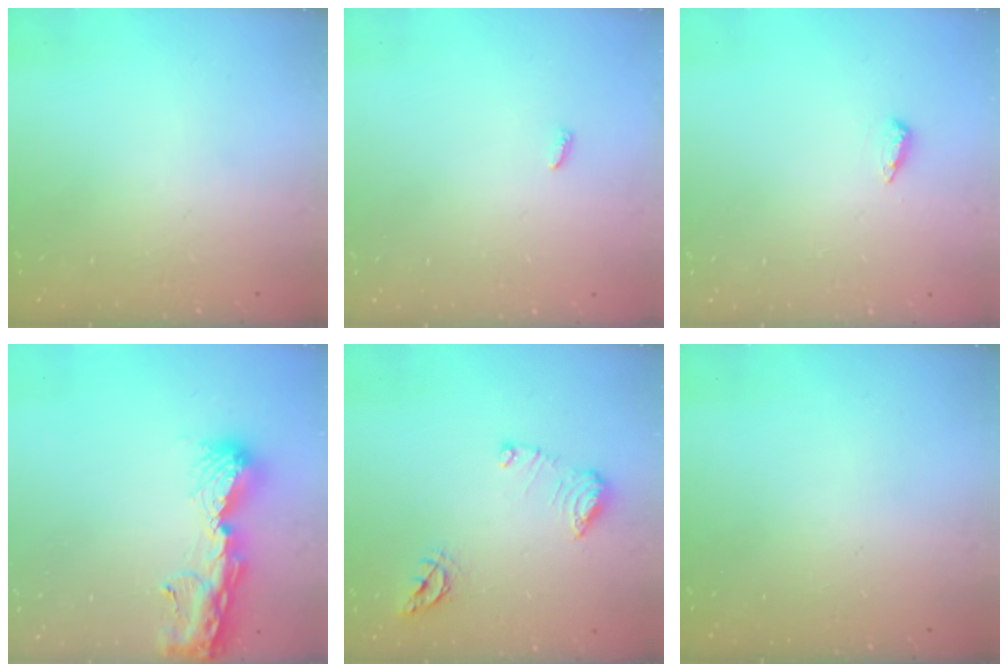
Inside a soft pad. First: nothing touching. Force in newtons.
{"total": 2.4, "press": 2.4, "slide": 0.2}
{"total": 5.6, "press": 5.5, "slide": 1.0}
{"total": 12.9, "press": 12.9, "slide": 1.3}
{"total": 10.0, "press": 9.9, "slide": 1.0}
{"total": 0.0}